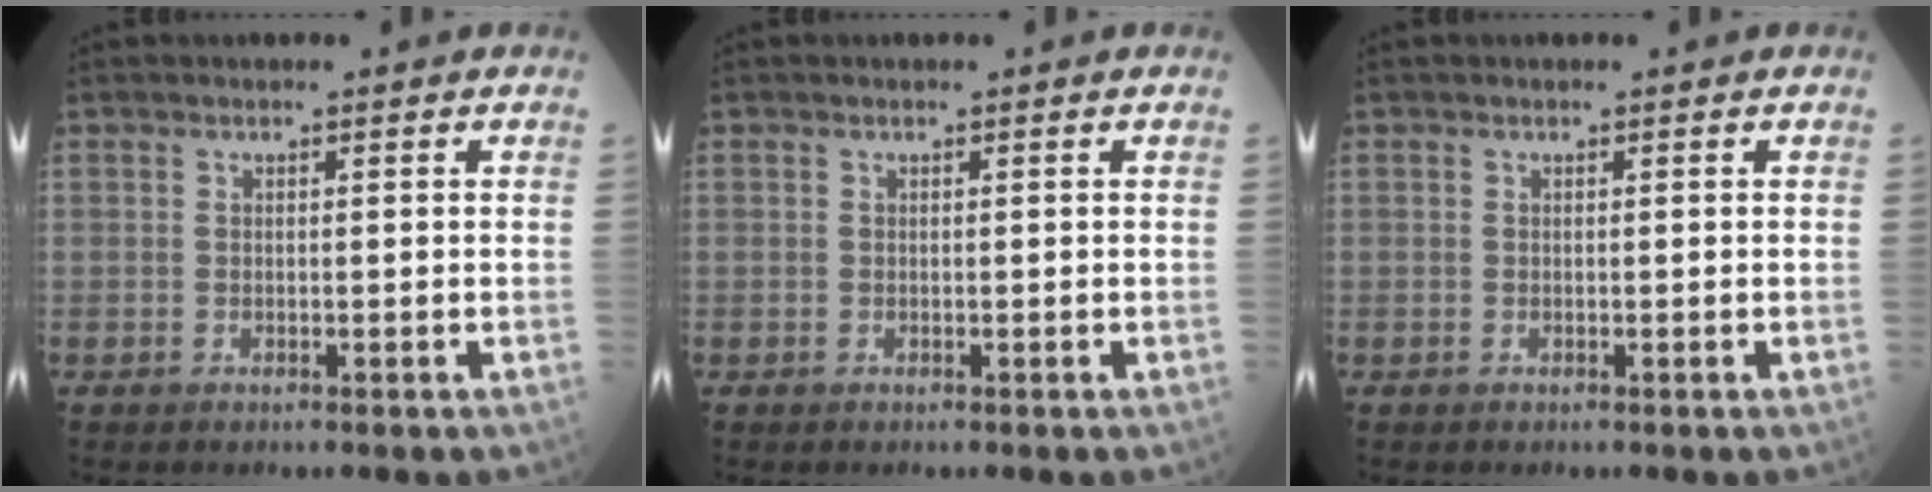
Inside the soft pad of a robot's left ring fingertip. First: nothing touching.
{"total": 0.0}
{"total": 0.0}